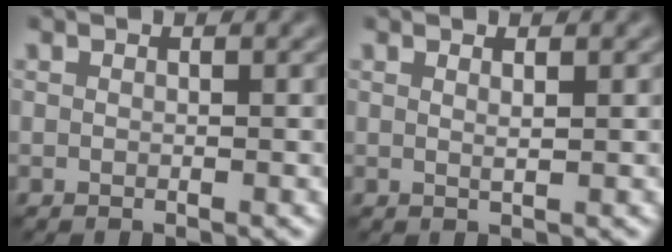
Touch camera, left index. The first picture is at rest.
{"total": 0.9, "force": [0.4, 0.3, 0.8], "torque": [-0.006, 0.001, 0.005]}